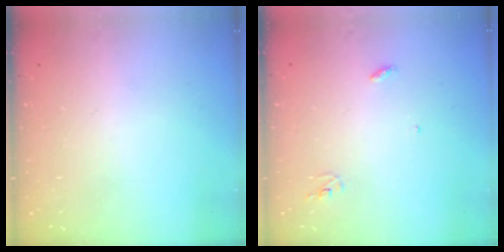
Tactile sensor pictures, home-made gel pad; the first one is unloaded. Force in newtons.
{"total": 2.9, "press": 2.9, "slide": 0.2}